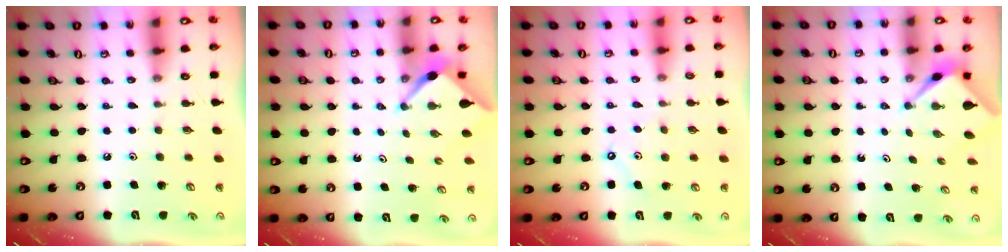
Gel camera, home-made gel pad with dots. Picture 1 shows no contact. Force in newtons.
{"total": 2.5, "press": 2.5, "slide": 0.3}
{"total": 5.2, "press": 5.2, "slide": 0.2}
{"total": 2.7, "press": 2.7, "slide": 0.1}